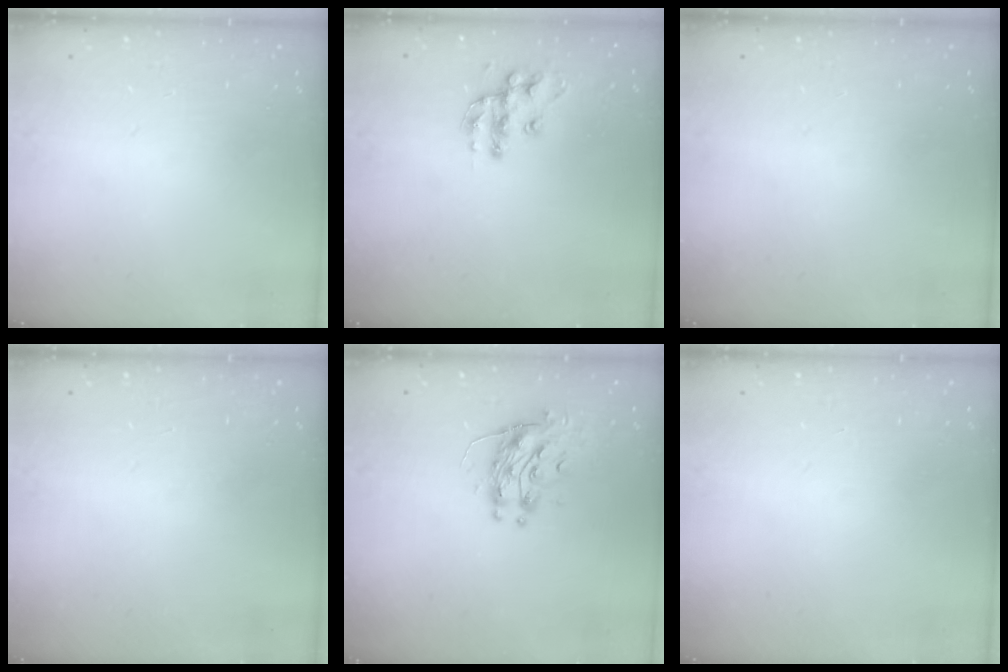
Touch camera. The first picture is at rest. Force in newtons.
{"total": 11.8, "press": 11.8, "slide": 0.6}
{"total": 0.0}
{"total": 0.0}
{"total": 10.9, "press": 10.8, "slide": 0.8}
{"total": 0.0}